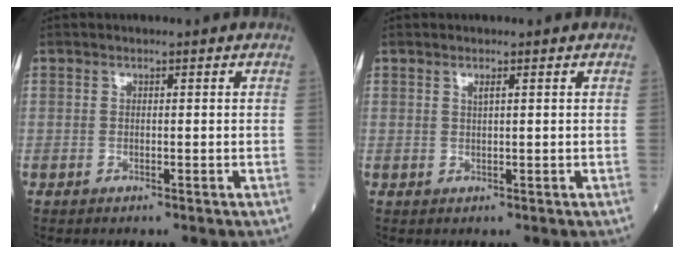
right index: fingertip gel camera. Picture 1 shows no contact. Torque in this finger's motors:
{"motor_torque": [-0.03, 0.01, -0.02, 0.01]}